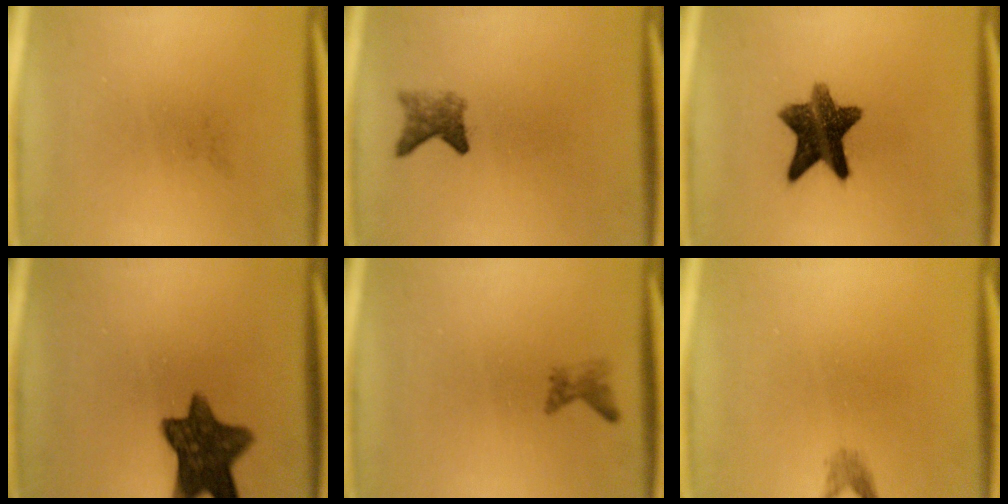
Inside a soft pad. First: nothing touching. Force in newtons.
{"total": 2.7}
{"total": 11.1}
{"total": 11.0}
{"total": 1.2}
{"total": 1.2}